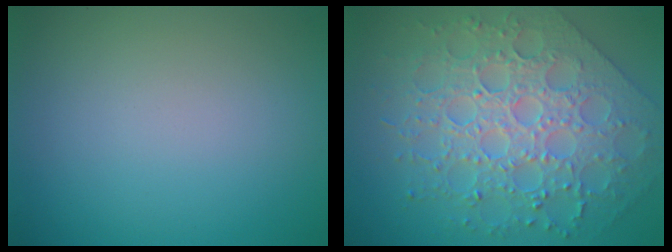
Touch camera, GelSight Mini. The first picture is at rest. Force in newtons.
{"total": 6.5, "press": 5.8, "slide": 3.0}